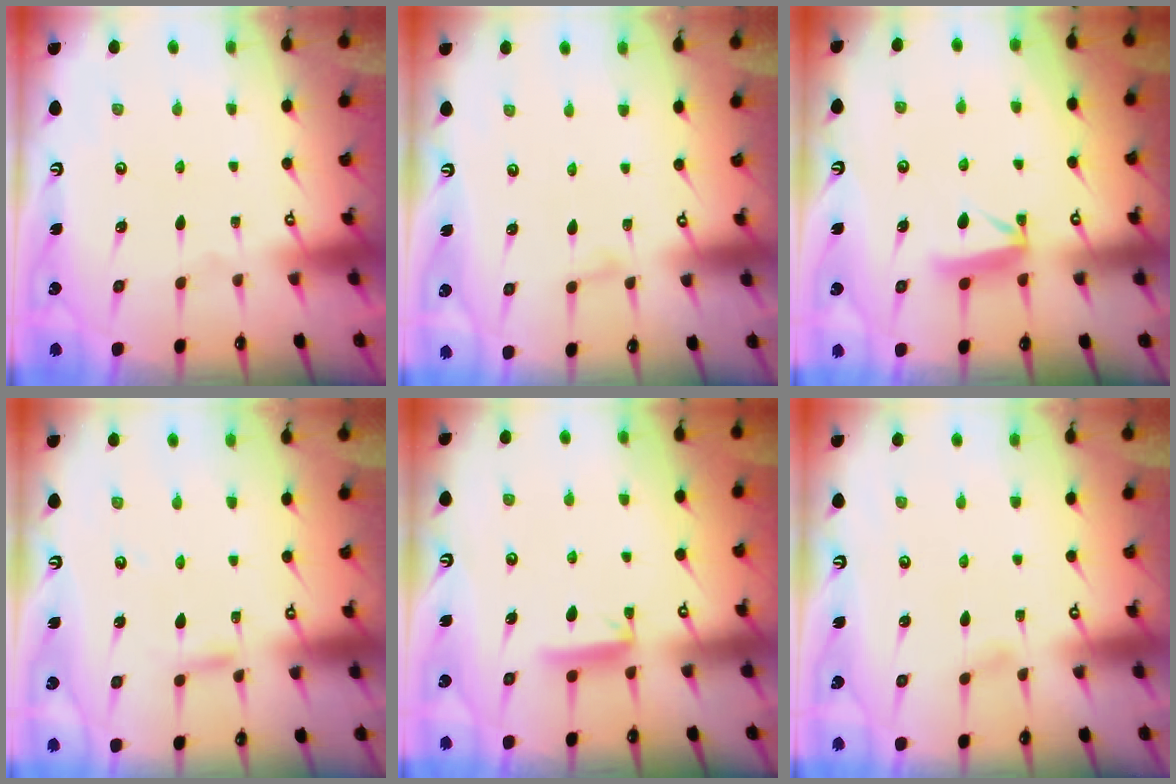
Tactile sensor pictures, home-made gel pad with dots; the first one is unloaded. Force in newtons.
{"total": 2.2, "press": 2.1, "slide": 0.3}
{"total": 8.0, "press": 8.0, "slide": 0.4}
{"total": 2.9, "press": 2.8, "slide": 0.3}
{"total": 6.0, "press": 5.9, "slide": 0.7}
{"total": 2.8, "press": 2.8, "slide": 0.3}